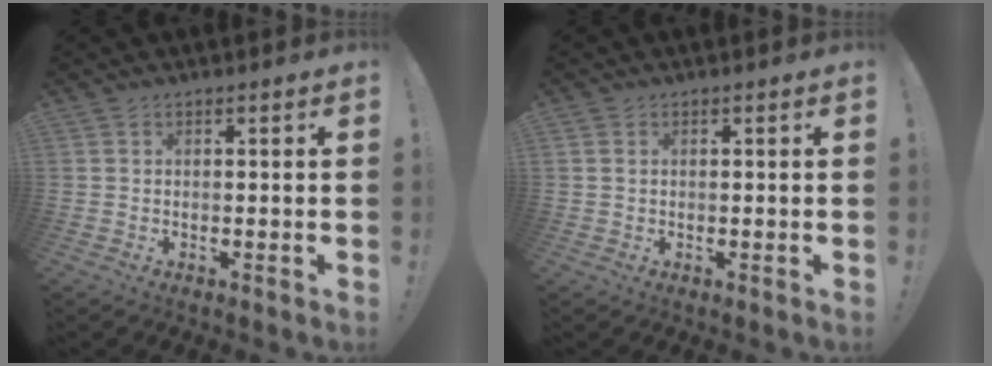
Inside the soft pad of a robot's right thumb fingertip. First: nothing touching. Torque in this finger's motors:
{"motor_torque": [0.01, -0.10, 0.05, 0.00, 0.10]}